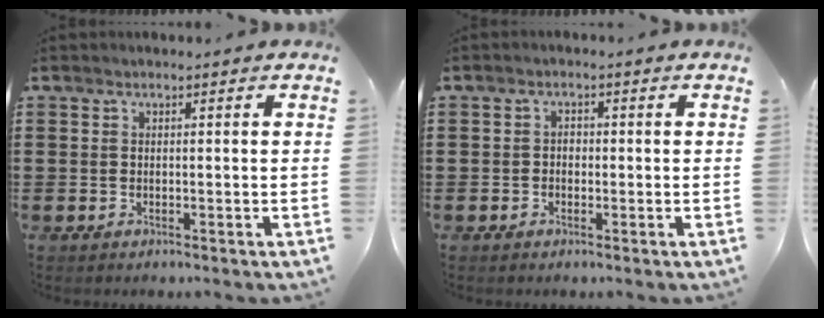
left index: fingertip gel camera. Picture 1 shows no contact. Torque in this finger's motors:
{"motor_torque": [0.02, 0.05, 0.02, 0.00]}